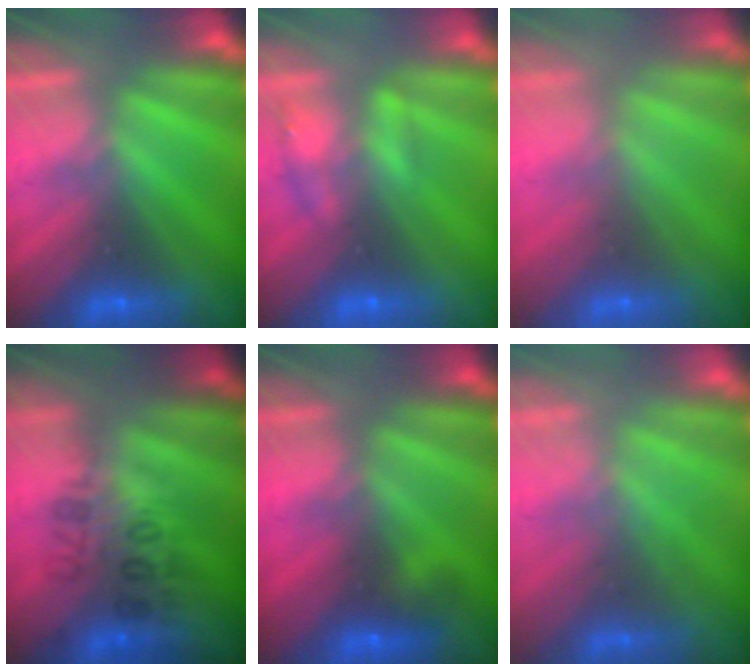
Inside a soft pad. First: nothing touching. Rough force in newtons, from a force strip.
{"total": 2.2}
{"total": 6.6}
{"total": 2.9}
{"total": 2.3}
{"total": 2.3}